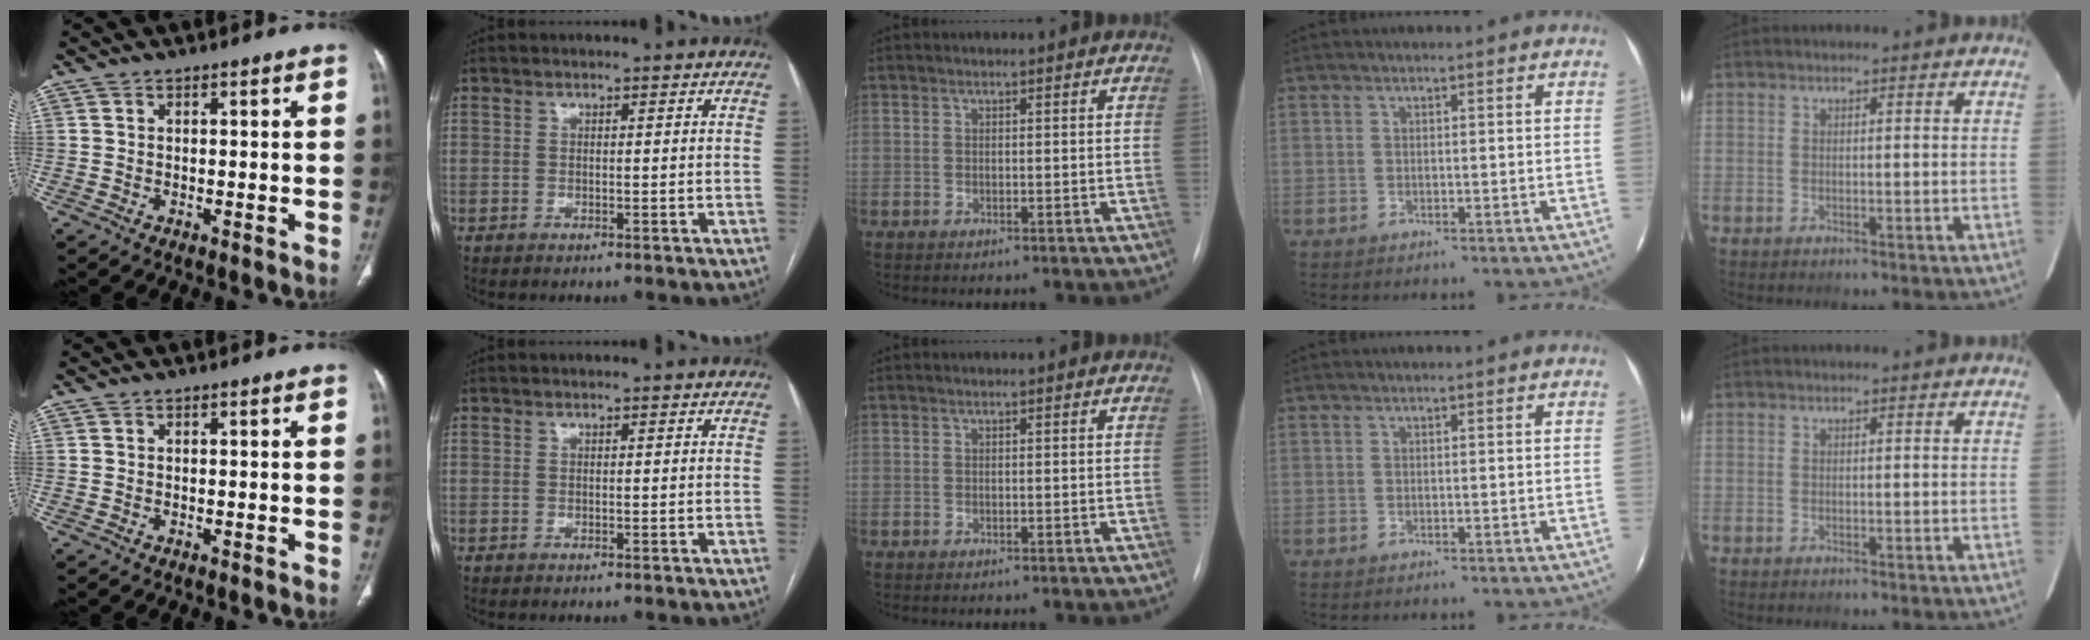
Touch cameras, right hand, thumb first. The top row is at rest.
{}